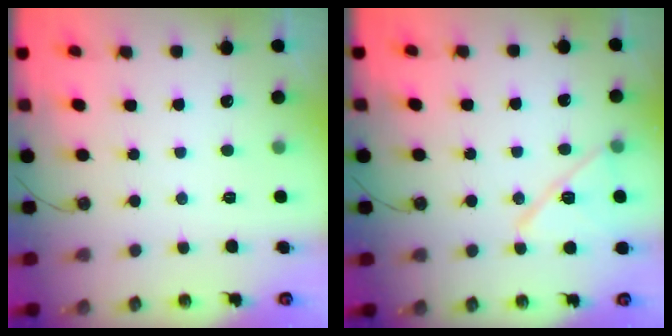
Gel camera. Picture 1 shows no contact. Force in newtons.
{"total": 12.7, "press": 12.5, "slide": 2.5}